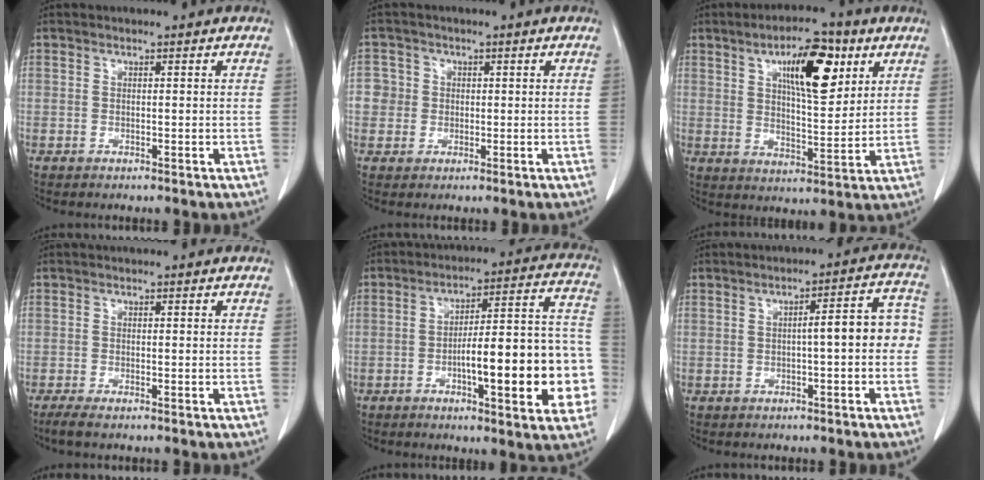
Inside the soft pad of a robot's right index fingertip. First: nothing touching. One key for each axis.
{"total": 3.4, "fx": 0.1, "fy": 3.4, "fz": 0.2, "tx": 0.012, "ty": 0.013, "tz": 0.001}
{"total": 12.1, "fx": 5.5, "fy": 3.7, "fz": 10.2, "tx": -0.165, "ty": 0.008, "tz": 0.090}
{"total": 2.1, "fx": -1.5, "fy": 0.2, "fz": 1.4, "tx": -0.031, "ty": -0.006, "tz": -0.029}
{"total": 18.2, "fx": -4.7, "fy": 3.7, "fz": 17.2, "tx": -0.196, "ty": 0.036, "tz": -0.057}
{"total": 6.2, "fx": -0.6, "fy": 1.3, "fz": 6.0, "tx": -0.074, "ty": 0.030, "tz": -0.009}